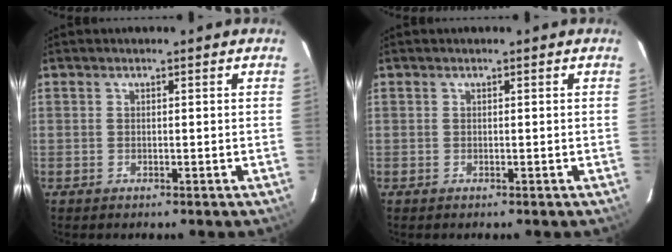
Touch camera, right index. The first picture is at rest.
{"total": 0.0}